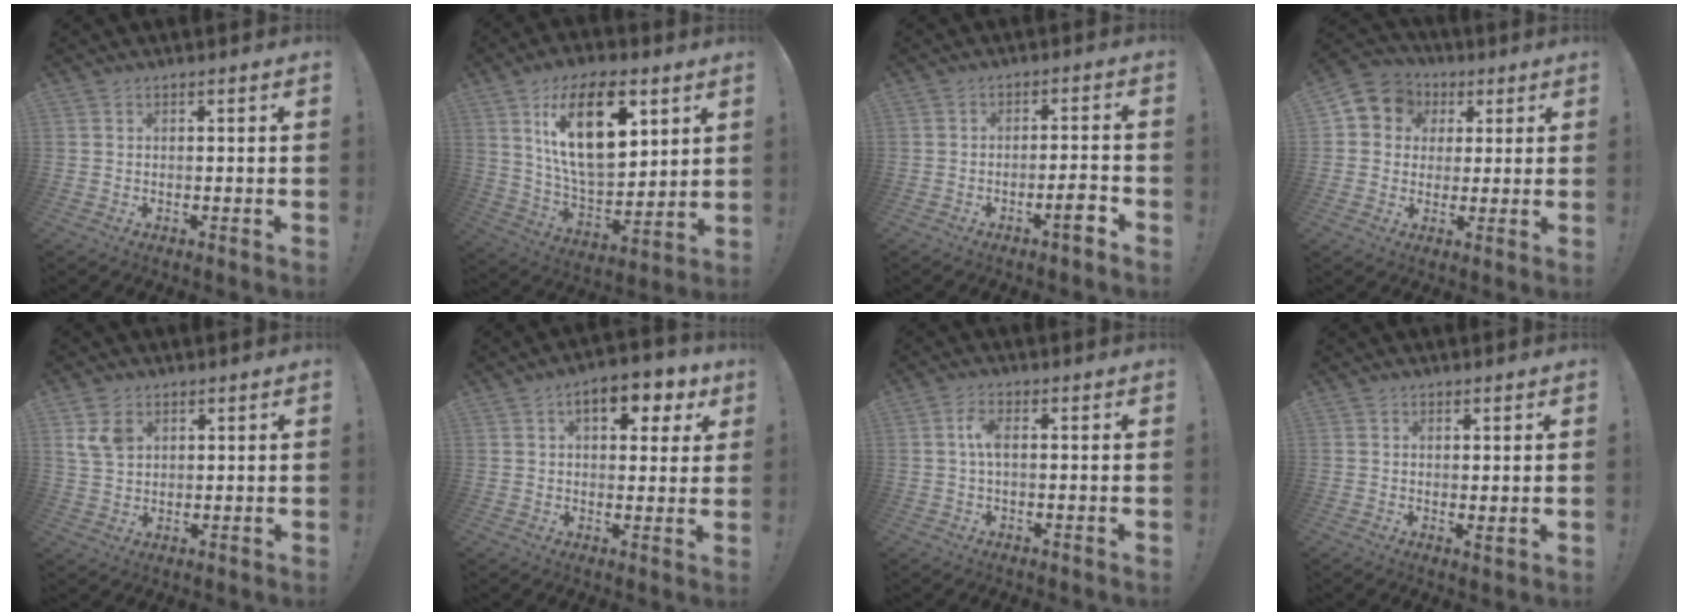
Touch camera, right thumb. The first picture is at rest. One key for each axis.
{"total": 22.6, "fx": 9.0, "fy": 11.5, "fz": 17.2, "tx": -0.309, "ty": -0.025, "tz": 0.153}
{"total": 5.3, "fx": -3.6, "fy": 1.0, "fz": 3.8, "tx": -0.050, "ty": 0.013, "tz": -0.062}
{"total": 8.0, "fx": 1.8, "fy": 7.5, "fz": 2.3, "tx": -0.028, "ty": -0.003, "tz": 0.040}
{"total": 6.3, "fx": 2.8, "fy": 4.6, "fz": 3.3, "tx": -0.069, "ty": -0.002, "tz": 0.057}
{"total": 9.1, "fx": 3.8, "fy": 4.9, "fz": 6.7, "tx": -0.081, "ty": -0.012, "tz": 0.060}
{"total": 4.3, "fx": 0.2, "fy": 1.7, "fz": 4.0, "tx": -0.083, "ty": 0.007, "tz": 0.001}
{"total": 1.5, "fx": 0.9, "fy": 0.4, "fz": 1.1, "tx": -0.012, "ty": -0.005, "tz": 0.016}